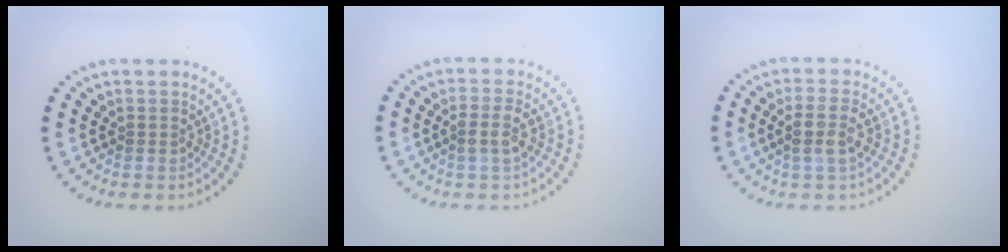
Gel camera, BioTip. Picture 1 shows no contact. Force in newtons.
{"total": 1.8, "press": 1.7, "slide": 0.4}
{"total": 2.3, "press": 2.1, "slide": 0.8}